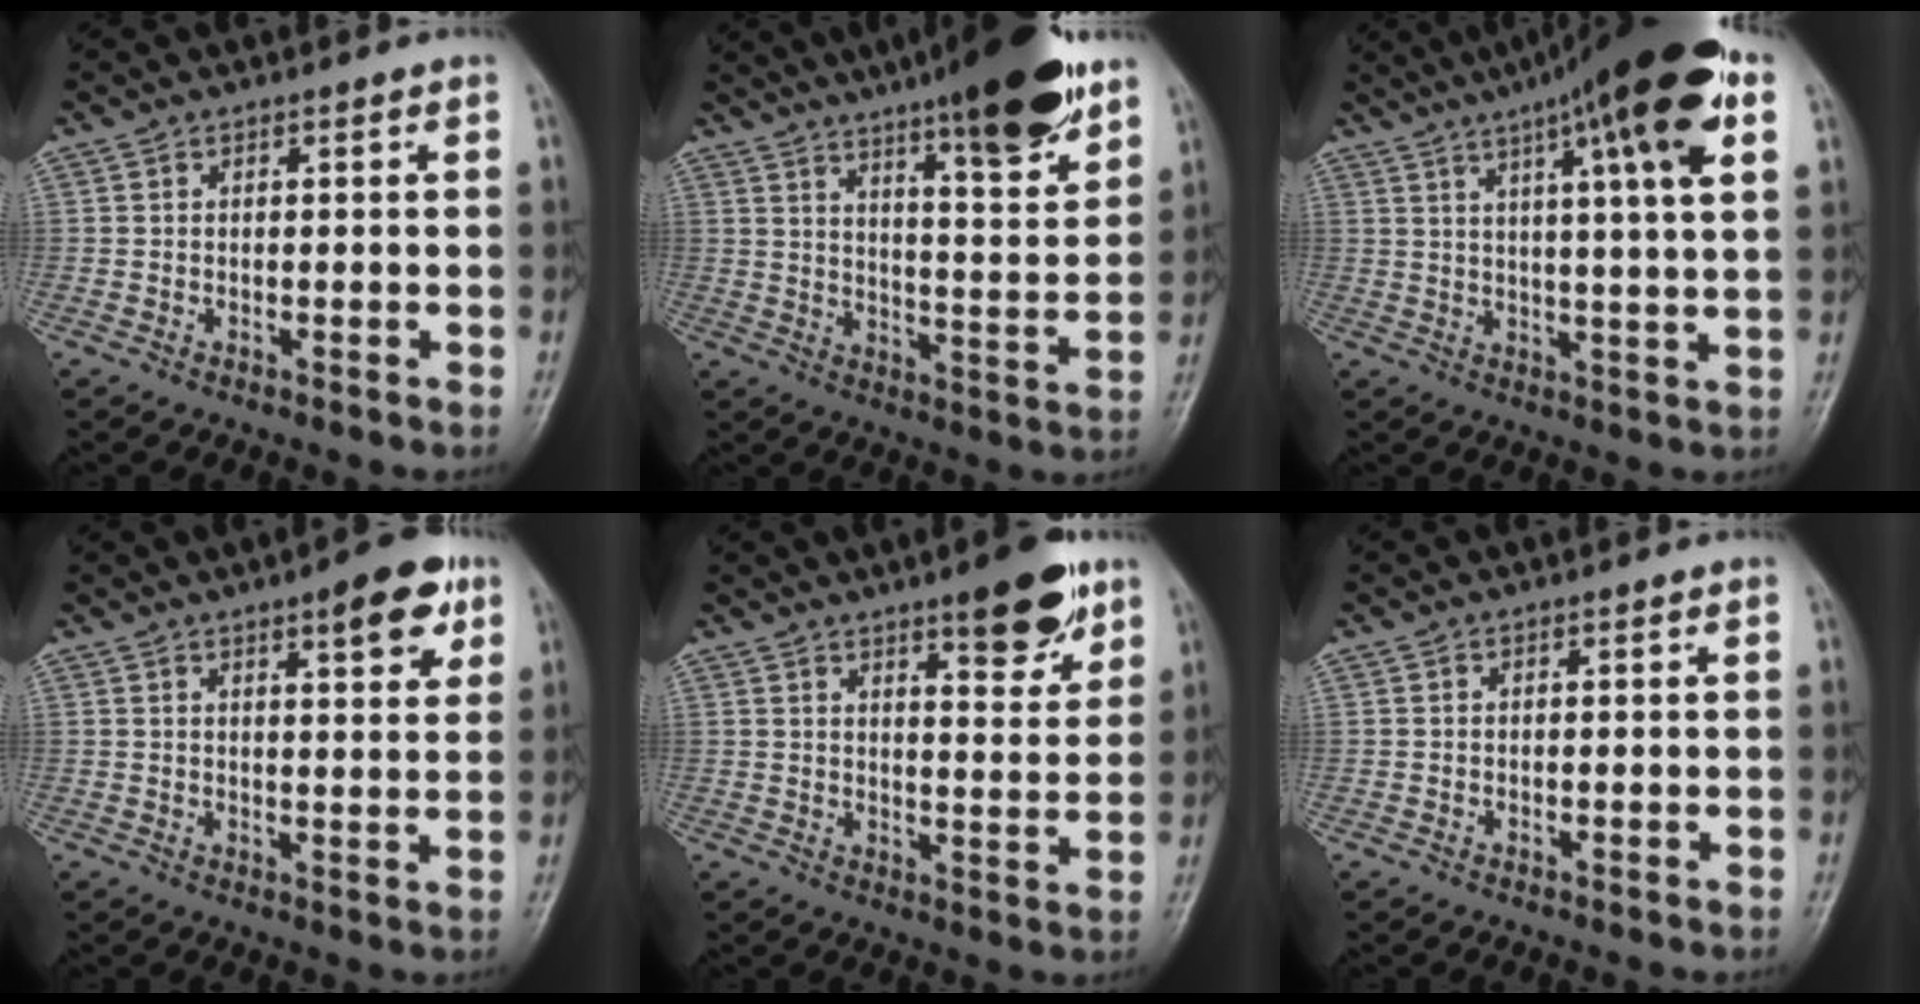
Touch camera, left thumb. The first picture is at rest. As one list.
[{"total": 19.1, "force": [12.9, 3.7, 13.7], "torque": [-0.175, -0.061, 0.192]}, {"total": 20.2, "force": [10.4, 3.0, 17.0], "torque": [-0.253, -0.004, 0.147]}, {"total": 8.5, "force": [4.5, 2.6, 6.7], "torque": [-0.070, -0.017, 0.056]}, {"total": 10.4, "force": [6.5, 2.9, 7.6], "torque": [-0.083, -0.037, 0.090]}, {"total": 0.0}]